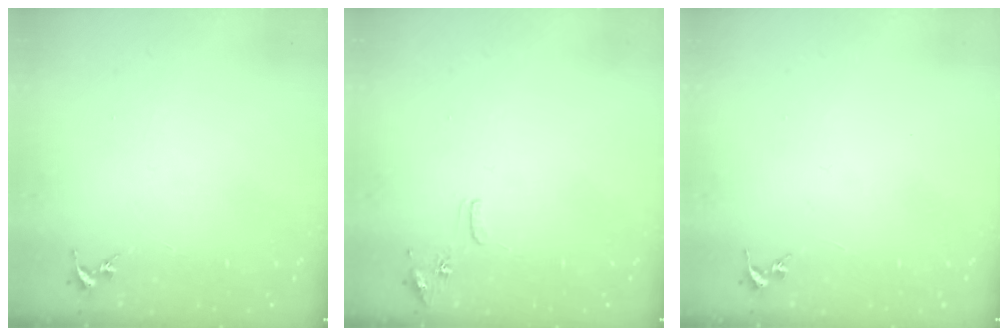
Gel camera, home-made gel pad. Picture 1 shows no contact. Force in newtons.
{"total": 8.1, "press": 8.1, "slide": 0.7}
{"total": 0.0}